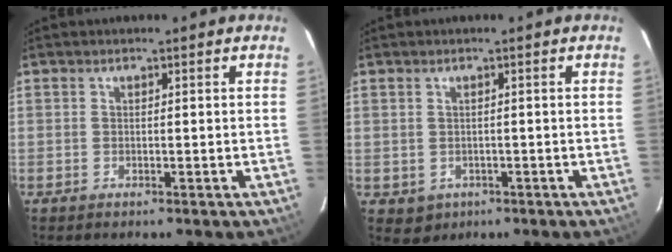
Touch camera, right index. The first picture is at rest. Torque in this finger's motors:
{"motor_torque": [-0.43, -0.08, -1.06, -0.21]}